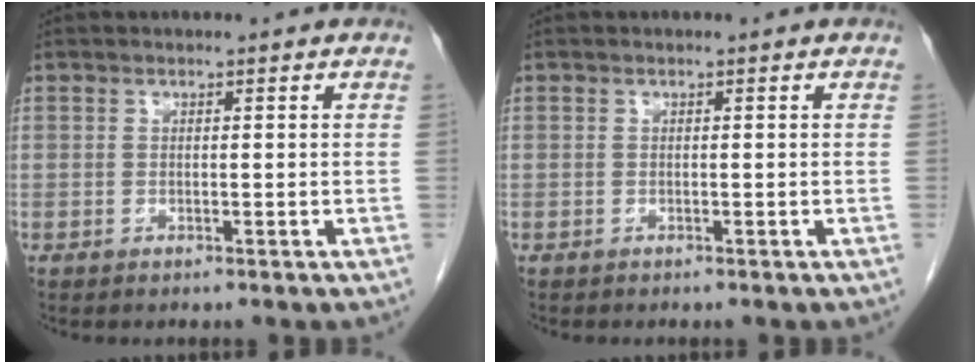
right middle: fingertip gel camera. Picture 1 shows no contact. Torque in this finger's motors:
{"motor_torque": [-0.13, -0.01, -0.03, -0.01]}